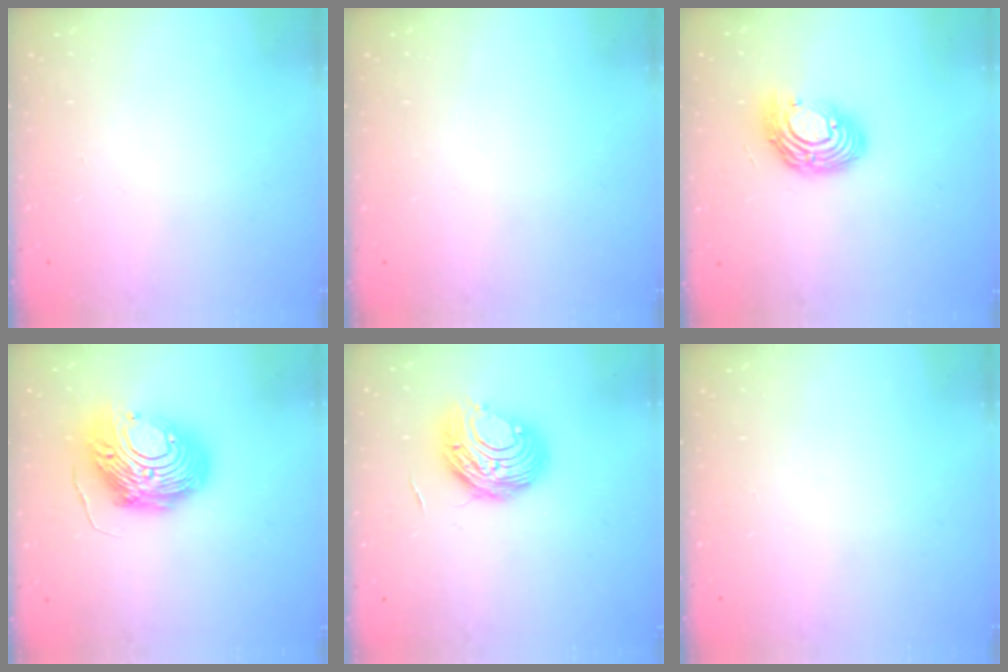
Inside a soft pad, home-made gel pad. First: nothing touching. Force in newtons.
{"total": 0.0}
{"total": 12.1, "press": 12.1, "slide": 1.0}
{"total": 15.5, "press": 15.4, "slide": 1.7}
{"total": 9.5, "press": 9.5, "slide": 0.7}
{"total": 0.0}